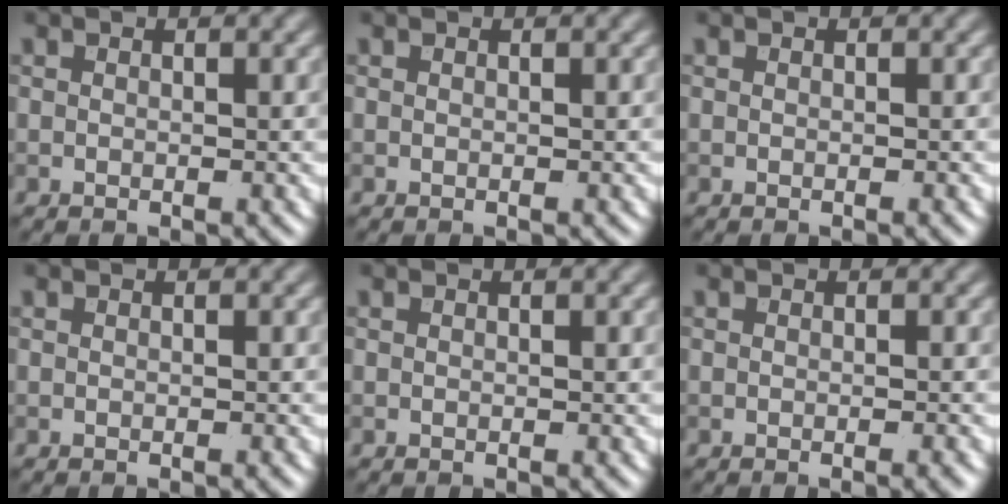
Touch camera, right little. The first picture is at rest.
{"total": 0.0}
{"total": 0.0}
{"total": 0.0}
{"total": 0.0}
{"total": 1.2, "force": [-0.4, 0.3, 1.1], "torque": [-0.009, -0.002, -0.008]}